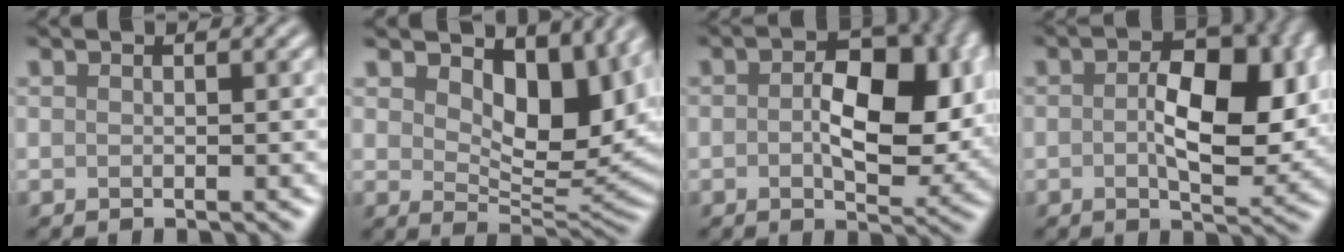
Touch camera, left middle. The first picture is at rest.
{"total": 9.1, "force": [3.7, 4.8, 6.8], "torque": [-0.105, -0.016, 0.059]}
{"total": 8.6, "force": [0.5, 4.9, 7.1], "torque": [-0.101, 0.000, 0.003]}
{"total": 7.7, "force": [0.3, 3.9, 6.6], "torque": [-0.098, -0.002, 0.003]}